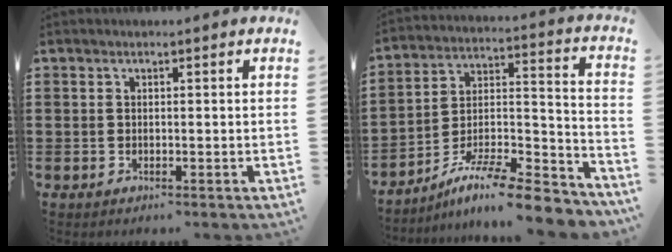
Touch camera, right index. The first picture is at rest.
{"total": 10.3, "force": [-8.5, 1.2, 5.6], "torque": [-0.088, 0.014, -0.166]}